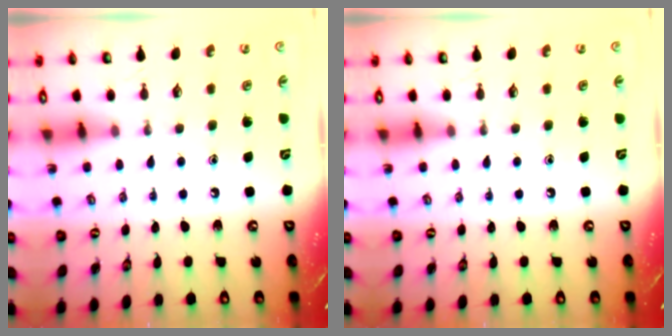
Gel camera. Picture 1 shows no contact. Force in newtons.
{"total": 0.0}